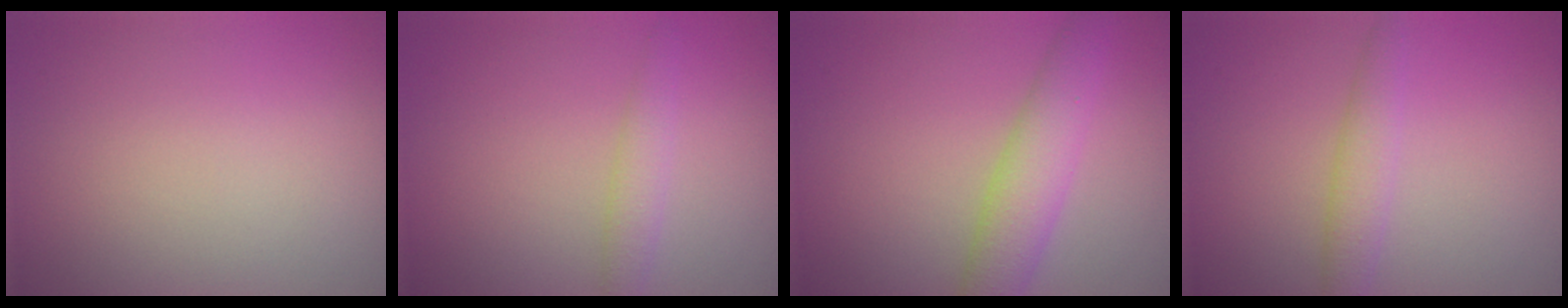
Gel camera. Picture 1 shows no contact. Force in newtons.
{"total": 1.8, "press": 1.8, "slide": 0.1}
{"total": 4.3, "press": 4.3, "slide": 0.2}
{"total": 2.3, "press": 2.3, "slide": 0.1}